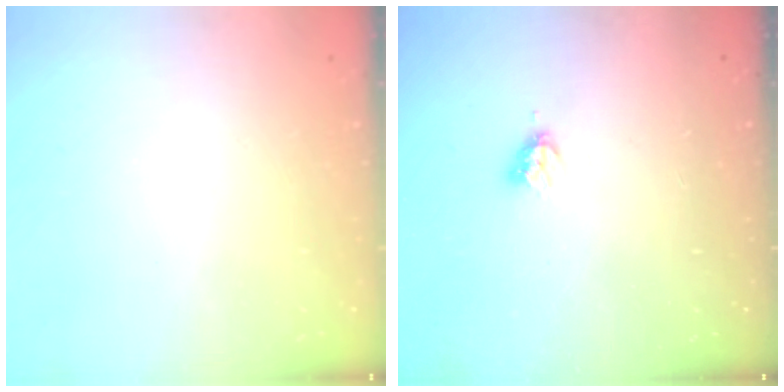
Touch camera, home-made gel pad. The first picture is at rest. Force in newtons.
{"total": 3.5, "press": 3.4, "slide": 0.5}